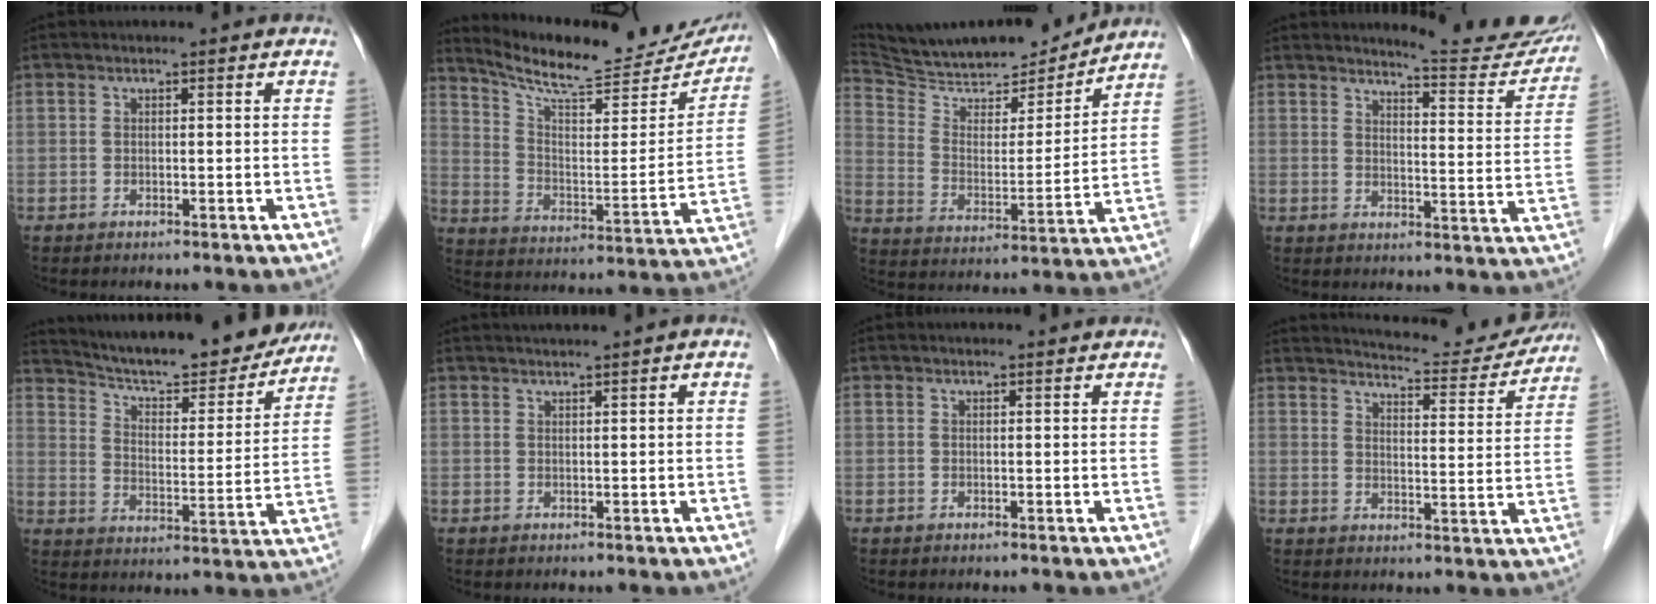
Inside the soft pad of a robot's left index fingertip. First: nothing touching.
{"total": 21.9, "force": [20.2, 4.1, 7.5], "torque": [-0.111, -0.047, 0.279]}
{"total": 19.8, "force": [18.5, 3.2, 6.4], "torque": [-0.107, -0.011, 0.291]}
{"total": 12.6, "force": [12.3, 1.0, 2.7], "torque": [-0.024, -0.062, 0.136]}
{"total": 22.2, "force": [20.1, 3.9, 8.6], "torque": [-0.131, -0.021, 0.275]}
{"total": 2.0, "force": [1.5, -0.5, 1.2], "torque": [-0.017, 0.011, 0.030]}
{"total": 0.9, "force": [0.9, 0.1, 0.0], "torque": [-0.010, 0.002, 0.009]}
{"total": 13.8, "force": [13.3, 1.6, 3.2], "torque": [-0.042, -0.025, 0.162]}